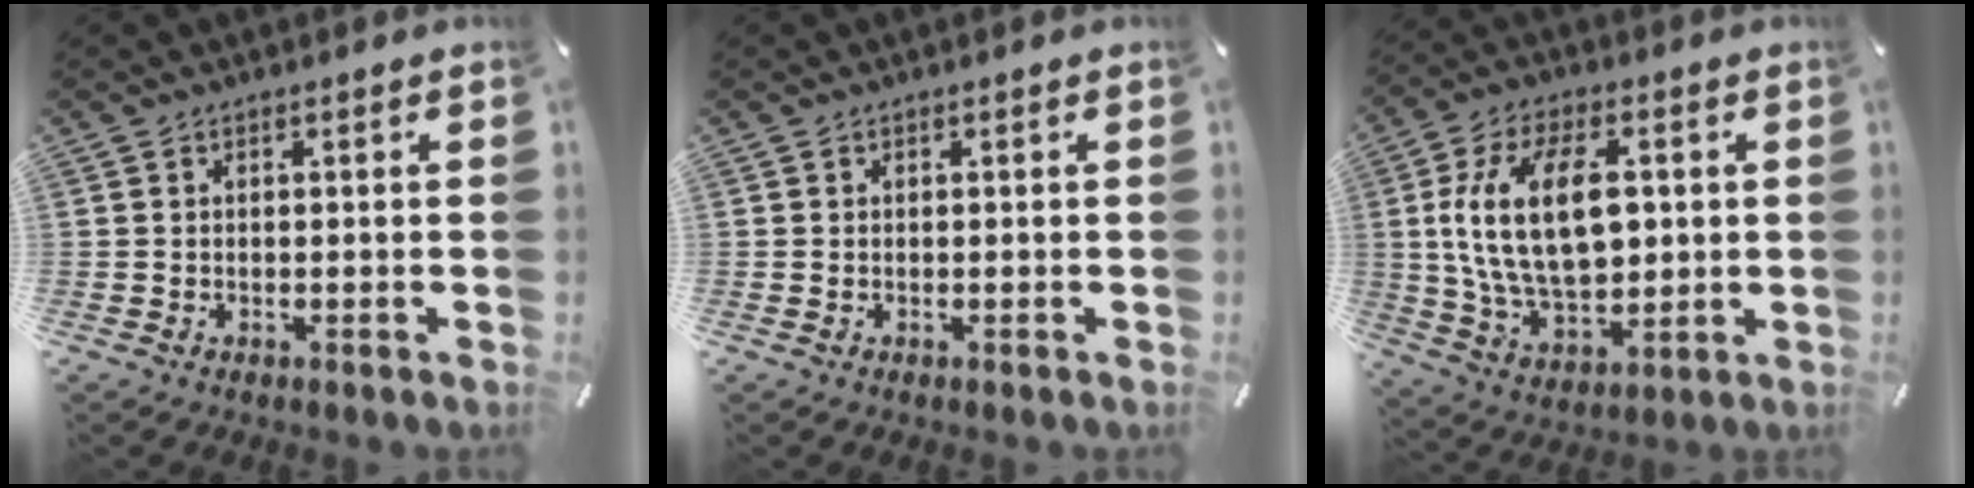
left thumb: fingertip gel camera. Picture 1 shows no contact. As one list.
[{"total": 0.0}, {"total": 18.4, "force": [2.4, 11.0, 14.5], "torque": [-0.302, 0.005, 0.039]}]